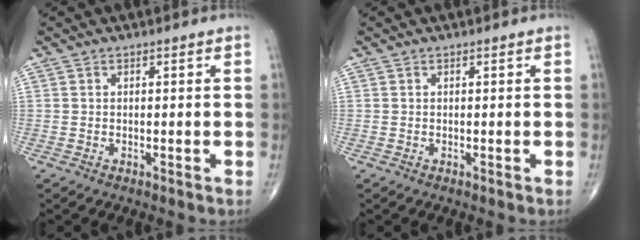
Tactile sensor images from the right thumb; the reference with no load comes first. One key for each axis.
{"total": 0.0}